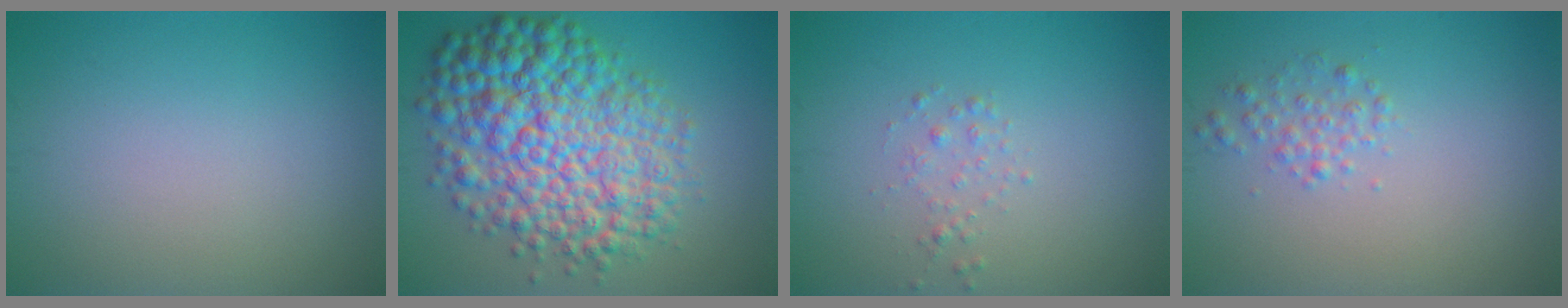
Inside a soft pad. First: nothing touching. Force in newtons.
{"total": 11.4, "press": 11.4, "slide": 0.2}
{"total": 0.9, "press": 0.9, "slide": 0.0}
{"total": 1.5, "press": 1.5, "slide": 0.0}